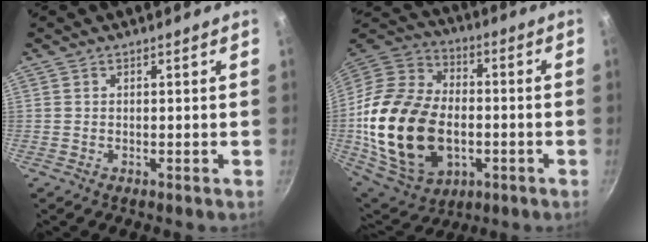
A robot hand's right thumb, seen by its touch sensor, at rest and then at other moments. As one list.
[{"total": 27.1, "force": [-4.1, 18.2, 19.8], "torque": [-0.370, 0.026, -0.063]}]